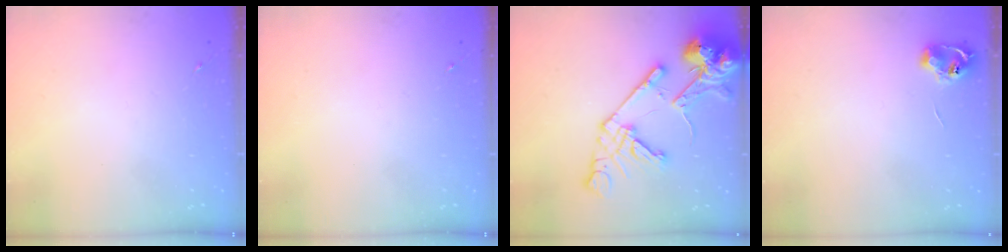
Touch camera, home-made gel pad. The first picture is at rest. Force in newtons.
{"total": 0.0}
{"total": 18.1, "press": 17.9, "slide": 2.8}
{"total": 6.0, "press": 6.0, "slide": 0.7}